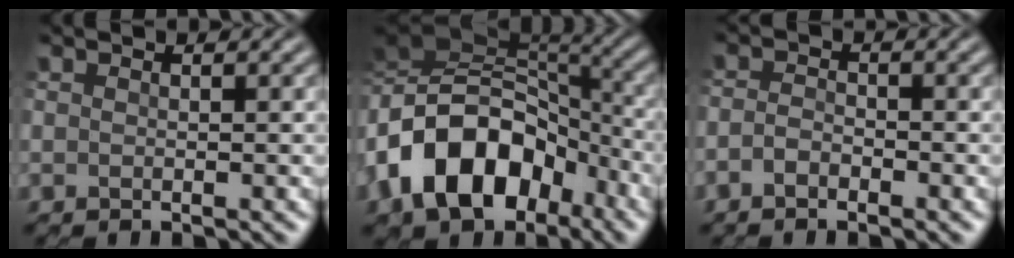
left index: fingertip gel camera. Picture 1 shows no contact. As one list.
[{"total": 13.9, "force": [-5.7, 9.3, 8.5], "torque": [-0.164, 0.007, -0.110]}, {"total": 1.4, "force": [-1.3, 0.3, 0.5], "torque": [-0.016, -0.001, -0.025]}]